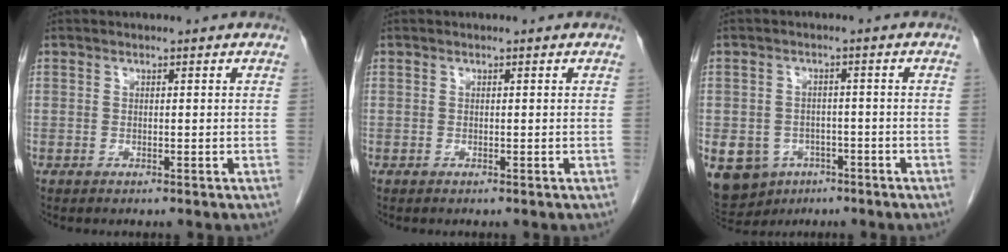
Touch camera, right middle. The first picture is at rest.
{"total": 0.0}
{"total": 13.1, "force": [-6.4, 10.4, 4.6], "torque": [-0.131, -0.001, -0.085]}